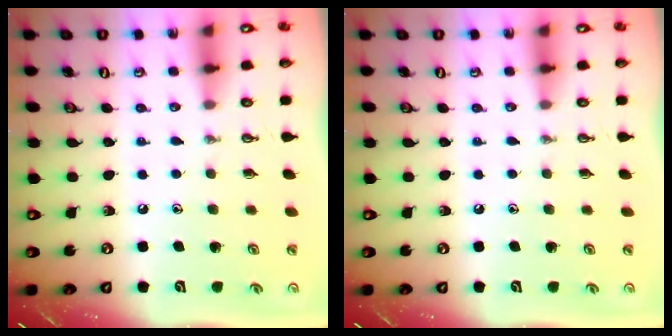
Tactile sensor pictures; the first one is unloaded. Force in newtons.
{"total": 0.0}